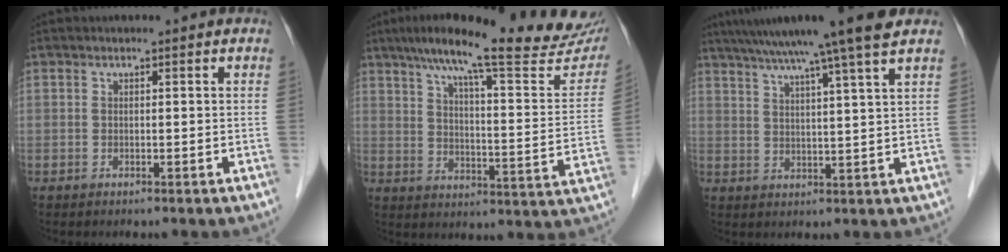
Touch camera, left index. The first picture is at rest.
{"total": 26.9, "force": [22.4, 2.7, 14.6], "torque": [-0.220, -0.025, 0.288]}
{"total": 13.6, "force": [10.7, -1.9, 8.1], "torque": [-0.134, 0.014, 0.149]}